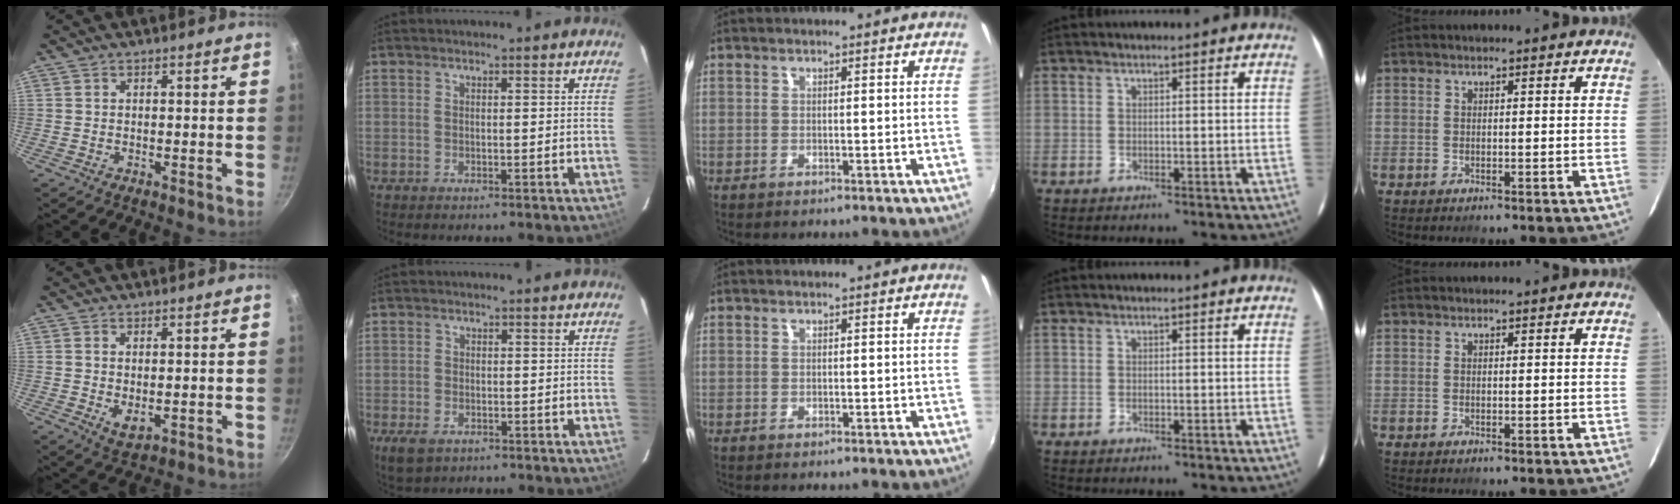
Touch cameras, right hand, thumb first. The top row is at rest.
{"thumb": {"total": 3.6, "force": [0.1, 2.0, 2.9], "torque": [-0.050, -0.012, 0.008]}, "index": {"total": 4.6, "force": [-2.6, 2.9, 2.5], "torque": [-0.058, -0.012, -0.045]}}